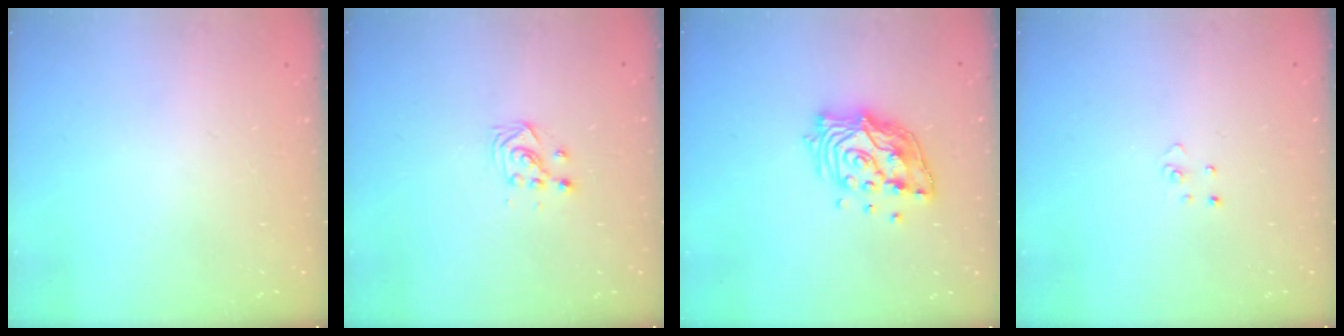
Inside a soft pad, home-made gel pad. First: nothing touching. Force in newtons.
{"total": 2.7, "press": 2.7, "slide": 0.3}
{"total": 14.3, "press": 14.1, "slide": 2.7}
{"total": 2.7, "press": 2.7, "slide": 0.3}